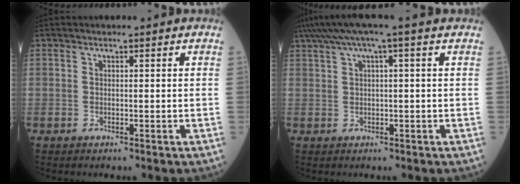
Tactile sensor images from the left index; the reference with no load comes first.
{"total": 5.7, "force": [3.4, -0.4, 4.6], "torque": [-0.084, 0.035, 0.060]}